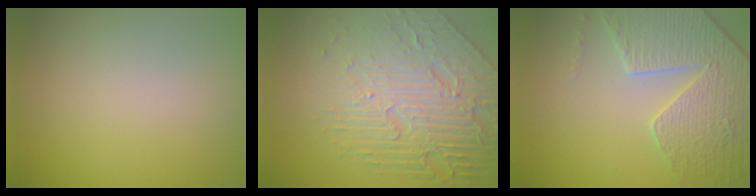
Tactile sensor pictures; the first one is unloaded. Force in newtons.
{"total": 8.4, "press": 5.6, "slide": 6.2}
{"total": 5.0, "press": 4.8, "slide": 1.3}